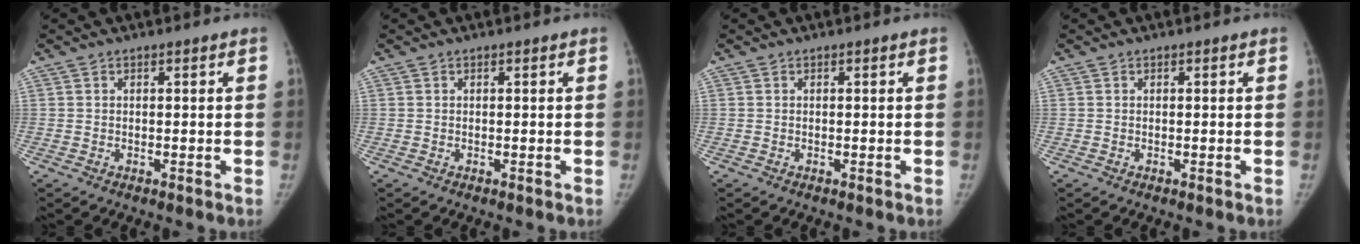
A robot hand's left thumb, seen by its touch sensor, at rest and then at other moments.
{"total": 0.0}
{"total": 0.0}
{"total": 0.0}